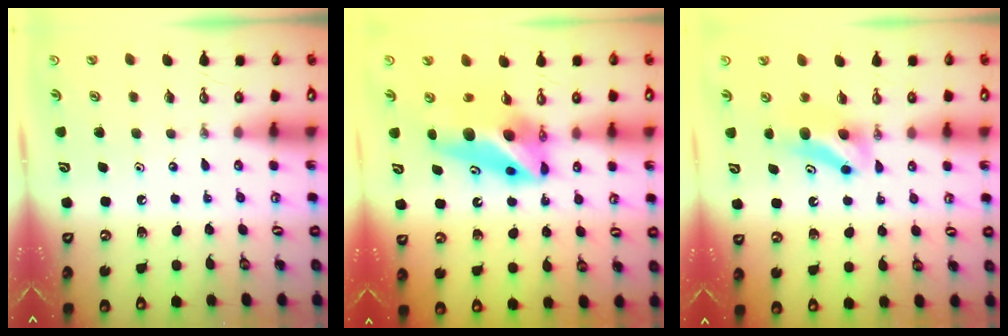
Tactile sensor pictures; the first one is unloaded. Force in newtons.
{"total": 12.1, "press": 11.6, "slide": 3.3}
{"total": 7.0, "press": 6.9, "slide": 0.8}